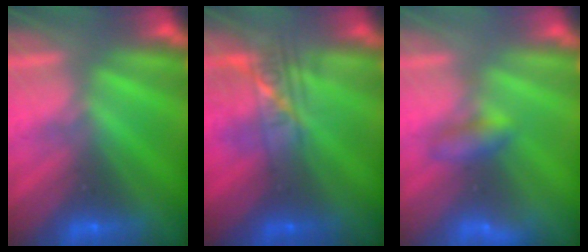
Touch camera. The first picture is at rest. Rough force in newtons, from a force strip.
{"total": 2.2}
{"total": 2.1}